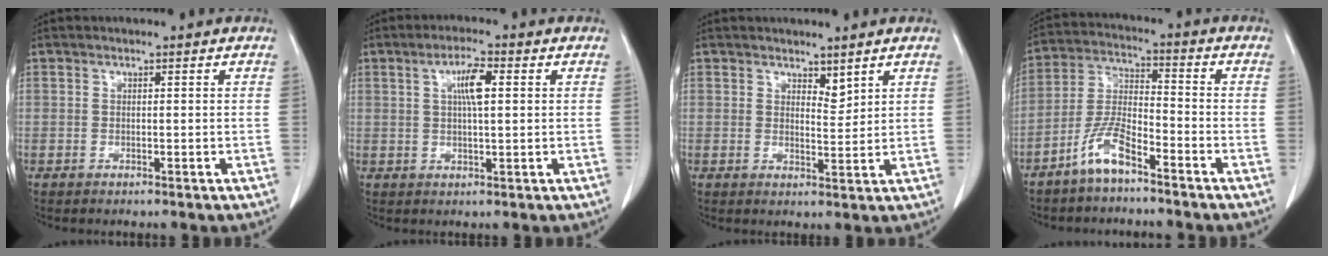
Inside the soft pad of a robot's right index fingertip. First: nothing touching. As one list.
[{"total": 4.7, "force": [1.3, 0.9, 4.4], "torque": [-0.081, 0.004, 0.024]}, {"total": 2.6, "force": [2.2, 1.0, 1.0], "torque": [-0.016, -0.008, 0.041]}, {"total": 7.3, "force": [-5.1, 1.9, 4.9], "torque": [-0.115, 0.001, -0.105]}]